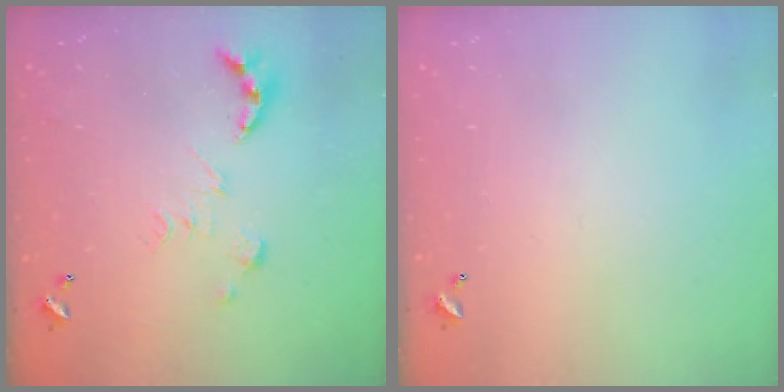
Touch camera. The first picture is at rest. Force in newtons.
{"total": 0.0}